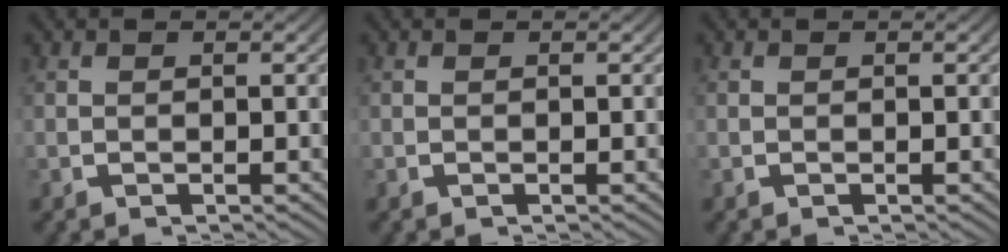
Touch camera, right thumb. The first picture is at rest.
{"total": 0.0}
{"total": 0.0}